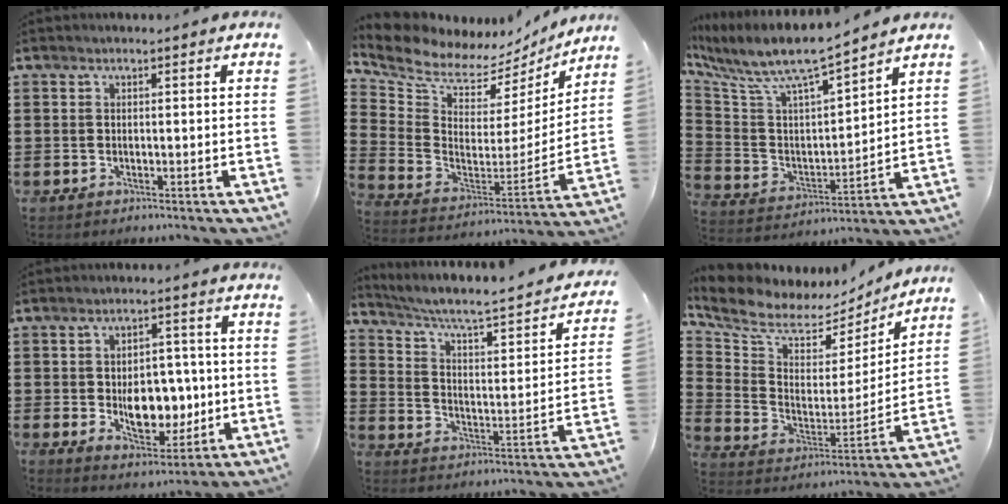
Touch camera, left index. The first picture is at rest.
{"total": 7.0, "force": [6.5, 2.2, 1.5], "torque": [-0.076, -0.057, 0.112]}
{"total": 8.2, "force": [7.0, 1.2, 4.0], "torque": [-0.112, -0.050, 0.115]}
{"total": 8.8, "force": [-0.6, 5.7, 6.7], "torque": [-0.094, 0.004, -0.010]}
{"total": 3.8, "force": [2.3, 0.8, 2.9], "torque": [-0.071, -0.029, 0.027]}
{"total": 7.3, "force": [6.2, 3.1, 2.3], "torque": [-0.084, -0.044, 0.107]}